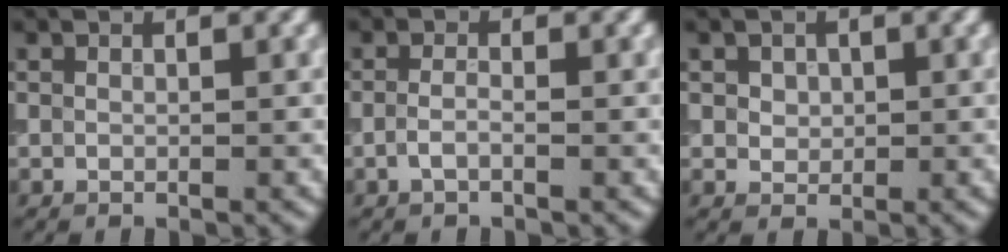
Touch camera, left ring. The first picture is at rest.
{"total": 1.3, "force": [-0.6, 0.4, 1.0], "torque": [-0.027, -0.003, -0.018]}
{"total": 1.7, "force": [0.5, 1.4, 0.8], "torque": [-0.017, 0.003, 0.013]}